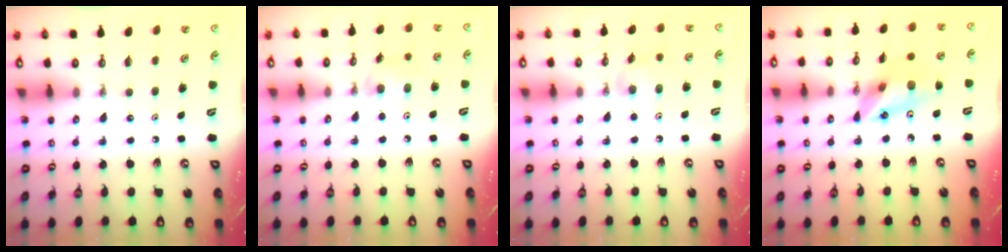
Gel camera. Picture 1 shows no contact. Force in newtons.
{"total": 5.9, "press": 4.2, "slide": 4.1}
{"total": 5.5, "press": 5.4, "slide": 1.1}
{"total": 13.9, "press": 13.6, "slide": 3.1}